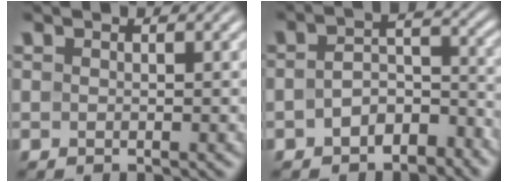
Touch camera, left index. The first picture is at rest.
{"total": 4.8, "force": [-2.6, 2.8, 2.9], "torque": [-0.044, 0.003, -0.050]}